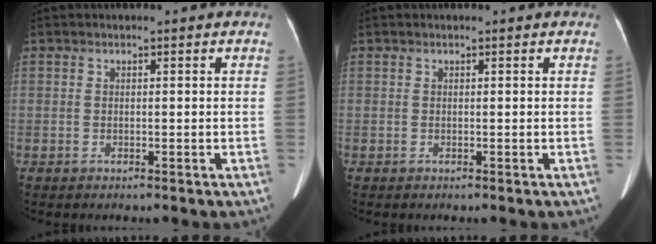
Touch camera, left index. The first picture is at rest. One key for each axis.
{"total": 0.0}